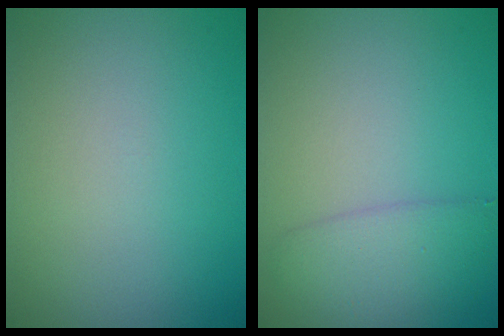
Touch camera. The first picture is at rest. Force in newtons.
{"total": 2.9, "press": 2.9, "slide": 0.1}